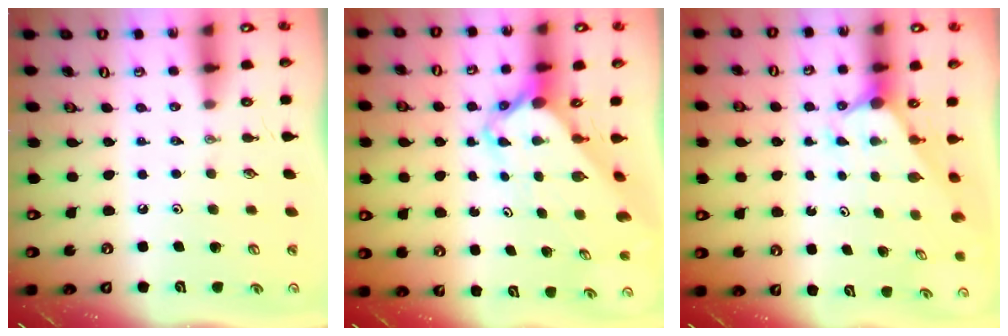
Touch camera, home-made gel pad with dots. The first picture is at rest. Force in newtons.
{"total": 3.5, "press": 3.5, "slide": 0.3}
{"total": 2.6, "press": 2.6, "slide": 0.1}